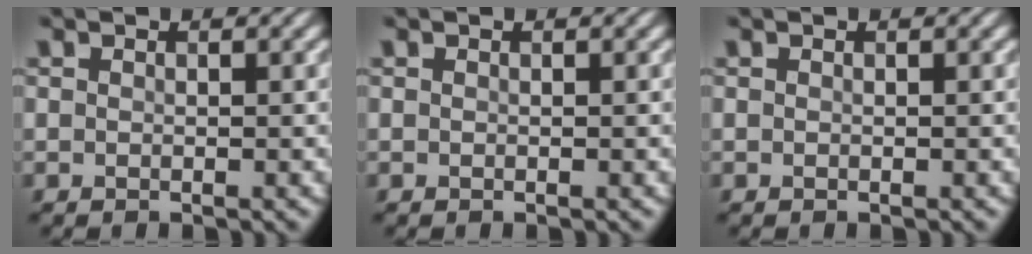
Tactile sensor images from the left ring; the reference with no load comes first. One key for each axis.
{"total": 0.0}
{"total": 0.0}